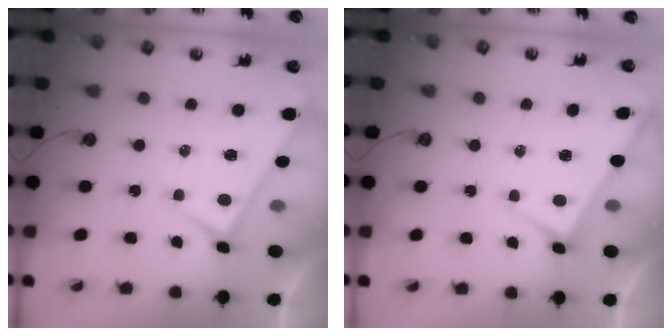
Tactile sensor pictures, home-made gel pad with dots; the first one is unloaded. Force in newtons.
{"total": 2.8, "press": 2.8, "slide": 0.3}